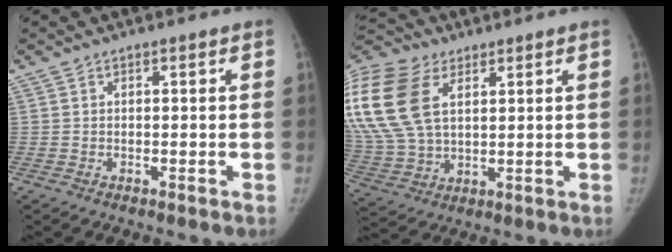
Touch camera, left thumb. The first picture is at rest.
{"total": 27.0, "force": [9.8, 17.5, 18.1], "torque": [-0.463, 0.029, 0.194]}